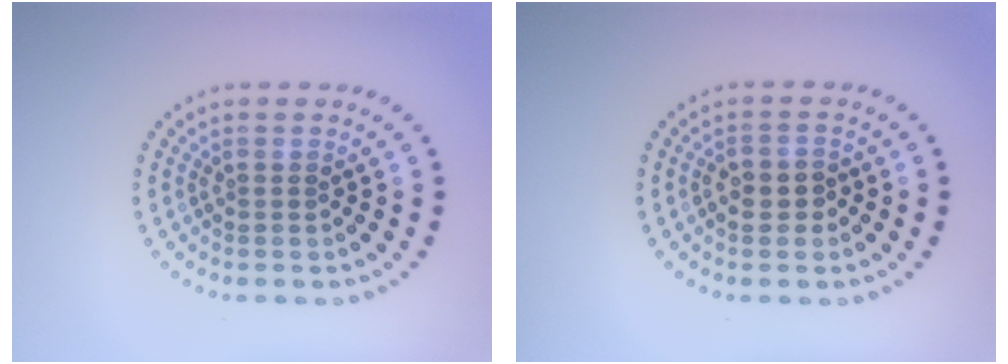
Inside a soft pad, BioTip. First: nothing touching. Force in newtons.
{"total": 1.7, "press": 1.5, "slide": 0.6}